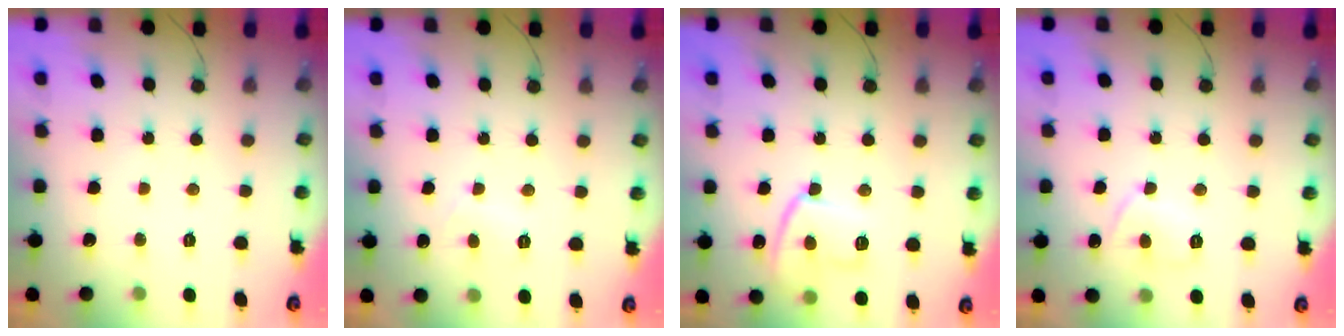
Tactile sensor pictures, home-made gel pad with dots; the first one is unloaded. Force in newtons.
{"total": 1.8, "press": 1.7, "slide": 0.7}
{"total": 11.8, "press": 11.8, "slide": 1.0}
{"total": 6.8, "press": 6.7, "slide": 0.9}